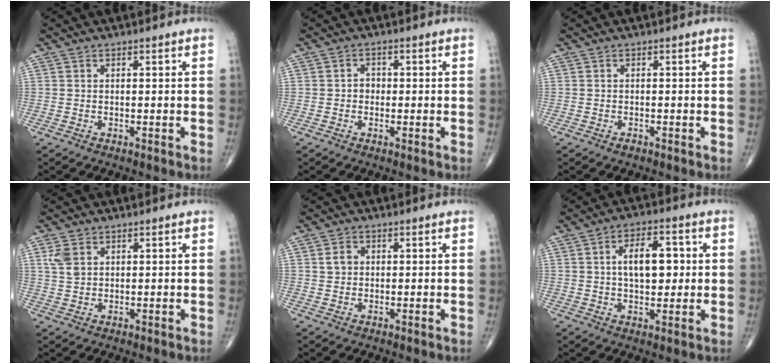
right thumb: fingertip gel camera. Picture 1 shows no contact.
{"total": 1.8, "force": [-0.3, 1.5, 0.9], "torque": [0.001, 0.006, -0.009]}
{"total": 0.5, "force": [-0.4, 0.3, 0.2], "torque": [-0.003, 0.002, -0.007]}
{"total": 3.6, "force": [1.5, 2.4, 2.2], "torque": [-0.043, 0.001, 0.037]}
{"total": 2.4, "force": [0.5, 2.0, 1.2], "torque": [-0.013, 0.003, 0.008]}
{"total": 9.2, "force": [1.3, 4.8, 7.7], "torque": [-0.100, 0.006, 0.018]}